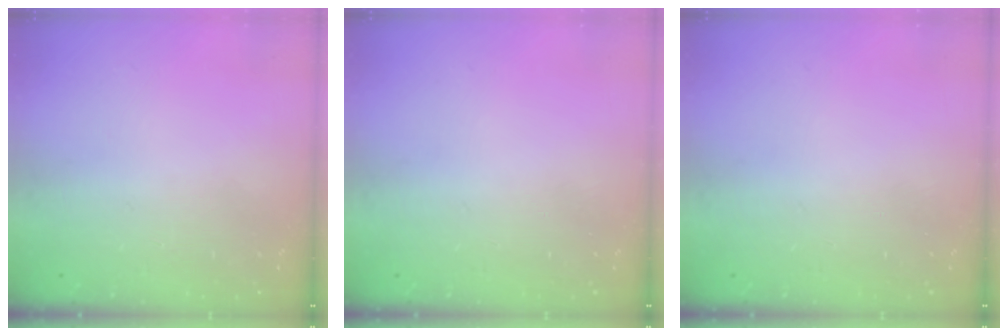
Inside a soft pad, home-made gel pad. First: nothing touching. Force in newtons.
{"total": 0.0}
{"total": 0.0}